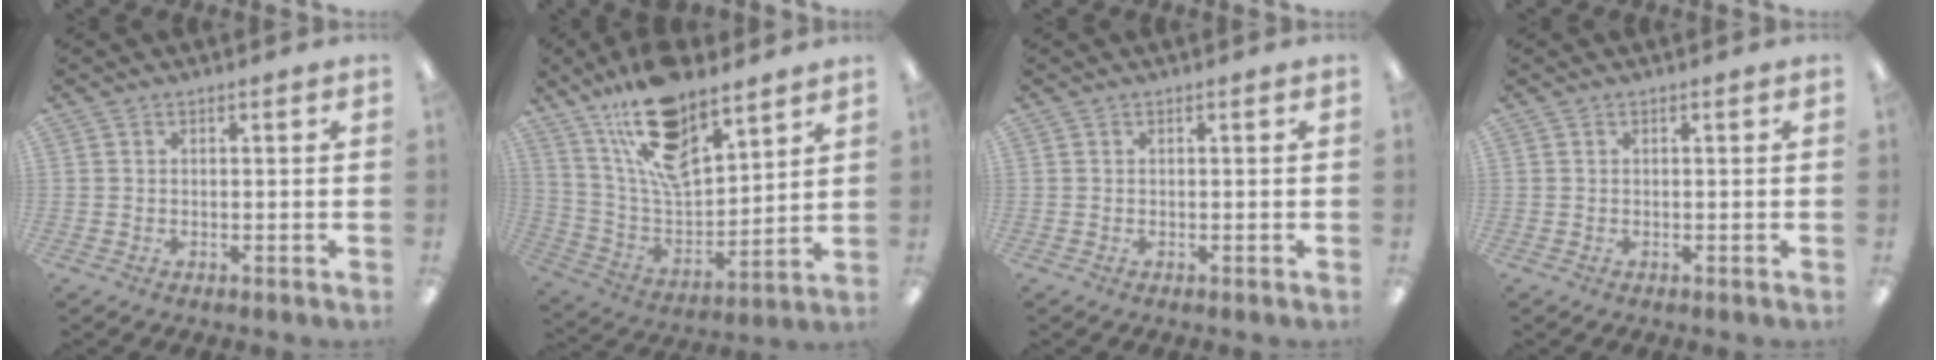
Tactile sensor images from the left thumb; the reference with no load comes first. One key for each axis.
{"total": 18.9, "fx": 13.5, "fy": 7.7, "fz": 10.8, "tx": -0.203, "ty": -0.072, "tz": 0.242}
{"total": 0.0}
{"total": 0.0}